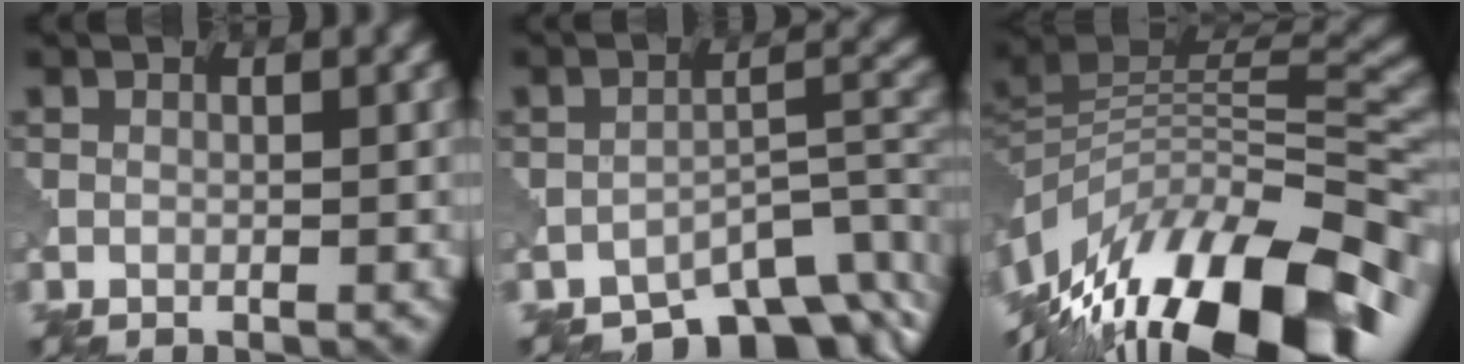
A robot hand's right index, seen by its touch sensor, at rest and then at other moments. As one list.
[{"total": 7.5, "force": [-6.4, 2.4, 3.1], "torque": [-0.028, 0.002, -0.102]}, {"total": 15.1, "force": [-9.0, 6.2, 10.4], "torque": [-0.194, 0.006, -0.147]}]